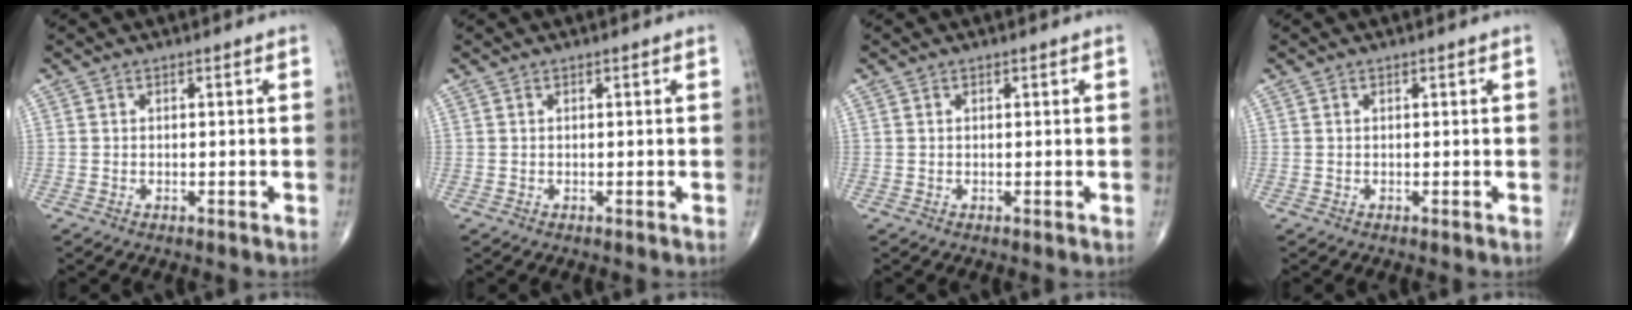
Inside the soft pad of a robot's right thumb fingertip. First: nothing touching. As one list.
[{"total": 0.0}, {"total": 0.0}, {"total": 0.0}]